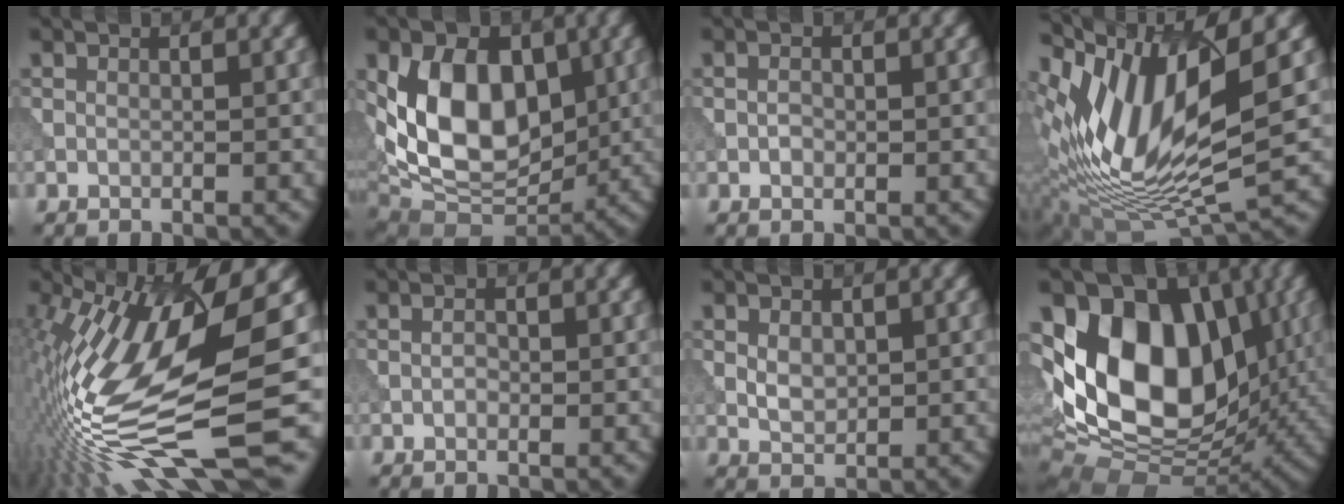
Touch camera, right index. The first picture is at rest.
{"total": 10.5, "force": [1.3, 6.9, 7.9], "torque": [-0.125, -0.006, 0.013]}
{"total": 0.6, "force": [-0.2, 0.5, 0.4], "torque": [-0.007, 0.001, -0.005]}
{"total": 12.6, "force": [3.4, 4.3, 11.4], "torque": [-0.224, 0.005, 0.070]}
{"total": 15.1, "force": [-3.0, 3.2, 14.4], "torque": [-0.291, 0.009, -0.042]}
{"total": 0.7, "force": [-0.2, 0.4, 0.5], "torque": [-0.009, 0.002, -0.005]}
{"total": 1.6, "force": [0.3, 1.1, 1.2], "torque": [-0.024, 0.000, 0.008]}
{"total": 15.8, "force": [1.9, 10.3, 11.7], "torque": [-0.205, 0.012, 0.024]}